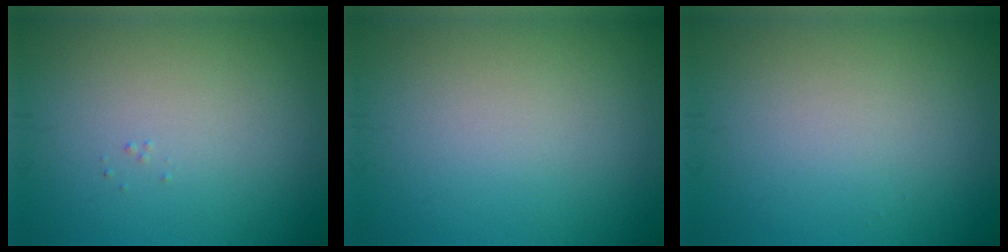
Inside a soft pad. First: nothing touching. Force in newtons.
{"total": 0.0}
{"total": 0.0}